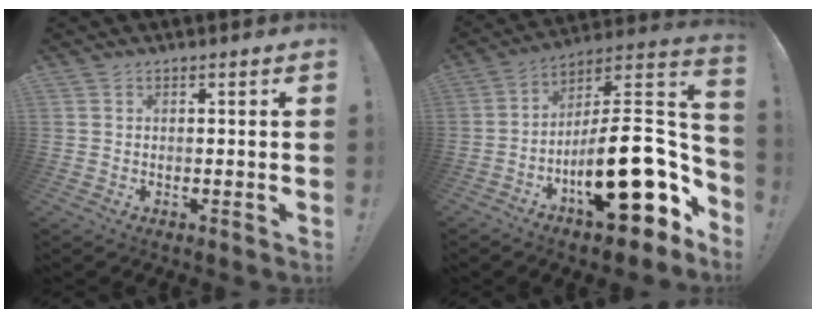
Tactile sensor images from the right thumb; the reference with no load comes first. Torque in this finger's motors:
{"motor_torque": [2.48, 2.53, 1.47, -1.30, 0.62]}